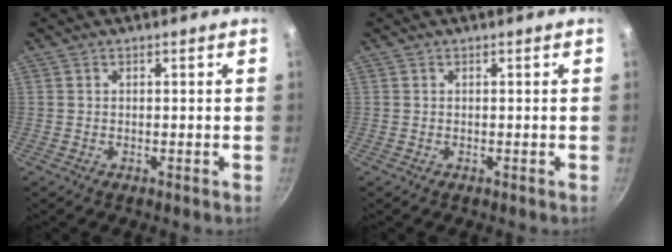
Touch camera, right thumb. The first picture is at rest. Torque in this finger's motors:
{"motor_torque": [0.00, 0.00, -0.01, -0.01, 0.00]}